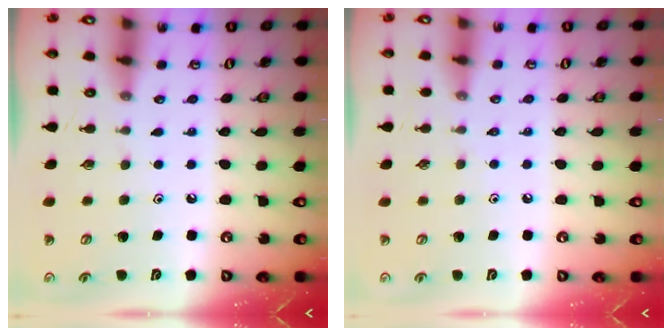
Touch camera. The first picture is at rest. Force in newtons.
{"total": 2.1, "press": 2.1, "slide": 0.4}